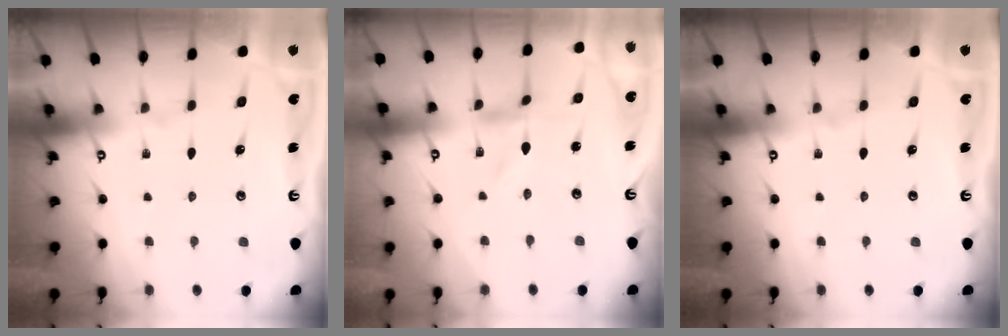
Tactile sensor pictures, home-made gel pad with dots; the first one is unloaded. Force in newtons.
{"total": 0.0}
{"total": 0.0}